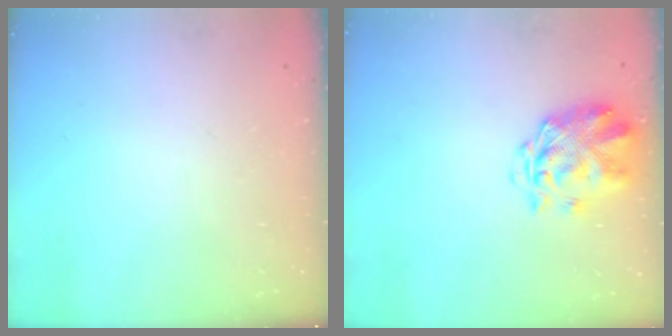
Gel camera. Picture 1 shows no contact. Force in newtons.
{"total": 3.4, "press": 3.0, "slide": 1.6}